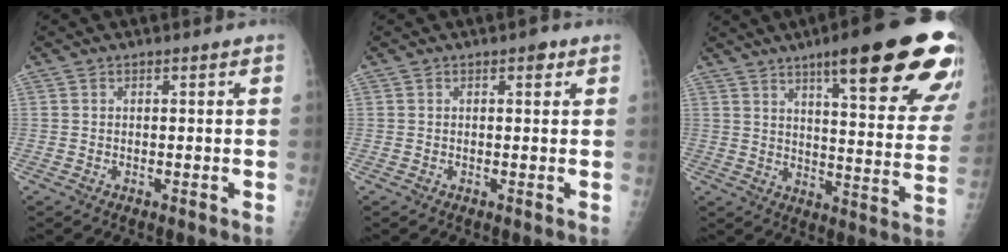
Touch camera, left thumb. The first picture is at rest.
{"total": 1.6, "force": [0.8, 0.8, 1.1], "torque": [-0.008, 0.001, 0.008]}
{"total": 26.2, "force": [15.4, 5.1, 20.6], "torque": [-0.229, -0.050, 0.207]}